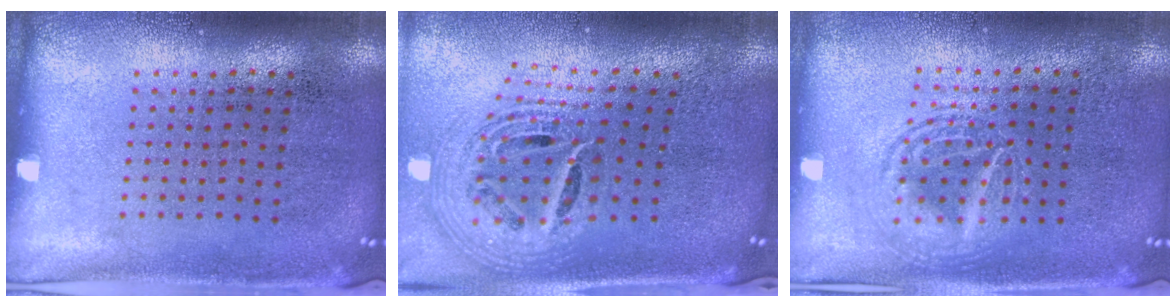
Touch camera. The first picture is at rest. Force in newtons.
{"total": 2.6, "press": 1.8, "slide": 1.9}
{"total": 2.8, "press": 2.8, "slide": 0.3}